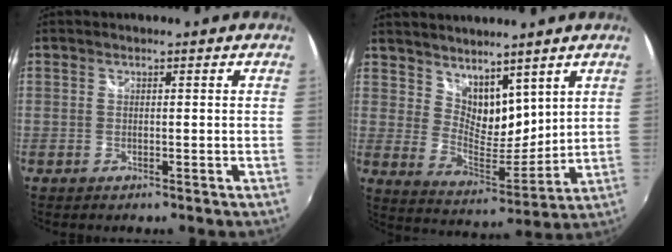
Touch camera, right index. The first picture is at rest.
{"total": 9.9, "force": [7.1, 5.3, 4.3], "torque": [-0.065, -0.004, 0.141]}